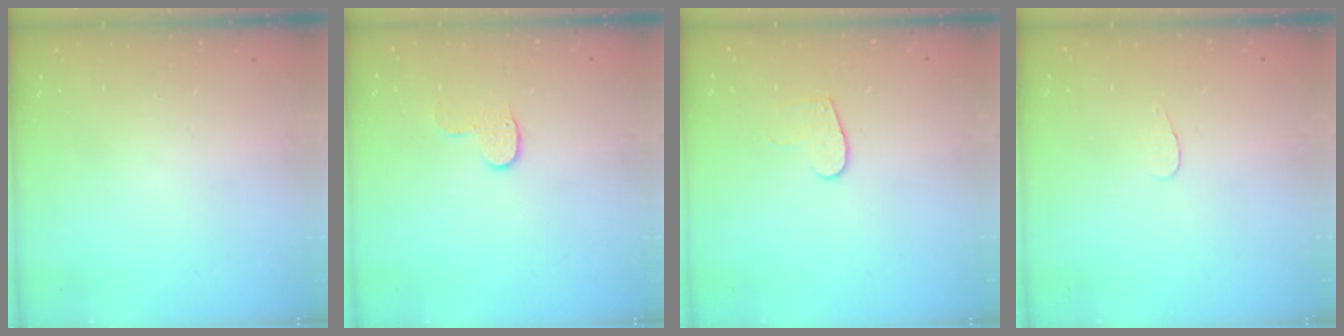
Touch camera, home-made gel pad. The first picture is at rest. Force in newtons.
{"total": 6.0, "press": 6.0, "slide": 0.6}
{"total": 6.4, "press": 6.4, "slide": 0.6}
{"total": 2.8, "press": 2.8, "slide": 0.3}